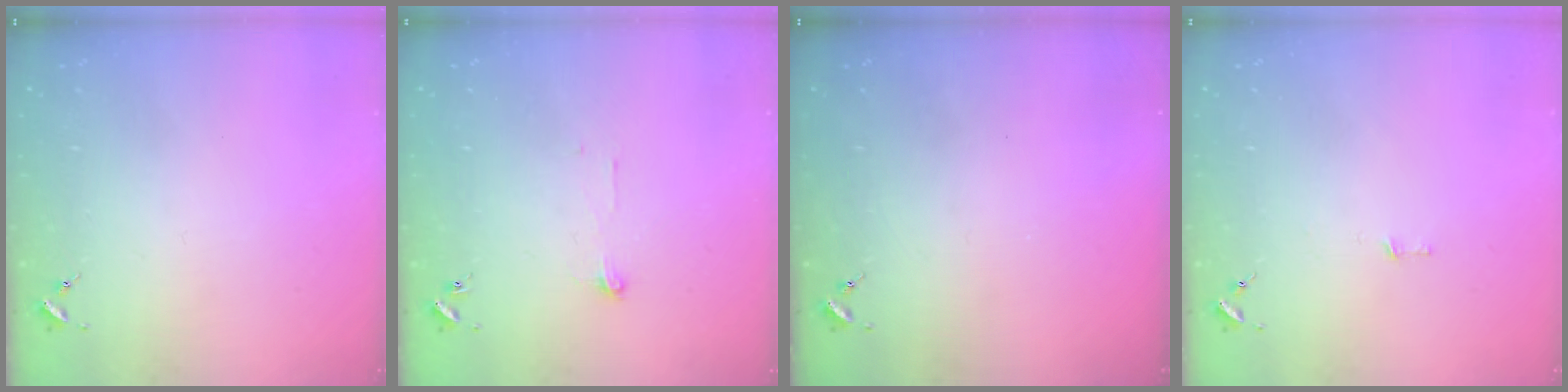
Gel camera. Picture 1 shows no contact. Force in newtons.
{"total": 3.9, "press": 3.9, "slide": 0.3}
{"total": 0.0}
{"total": 2.8, "press": 2.8, "slide": 0.2}